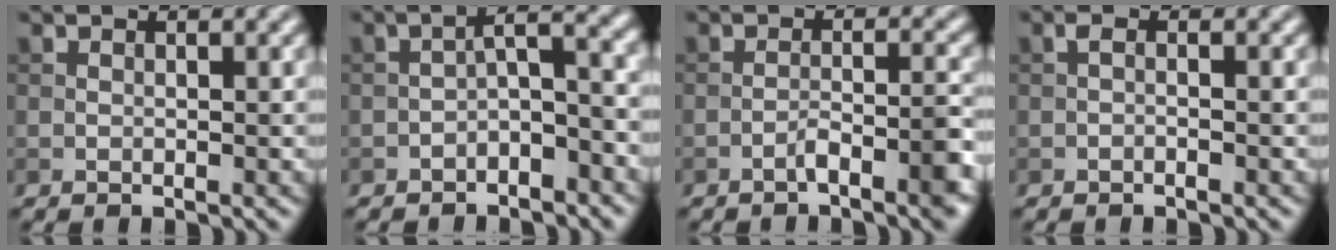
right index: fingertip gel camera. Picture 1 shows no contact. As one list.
[{"total": 3.8, "force": [-1.7, 1.2, 3.1], "torque": [-0.052, 0.016, -0.036]}, {"total": 3.6, "force": [-2.1, 0.8, 2.8], "torque": [-0.044, 0.009, -0.038]}, {"total": 0.8, "force": [-0.4, 0.1, 0.7], "torque": [-0.014, 0.000, -0.008]}]